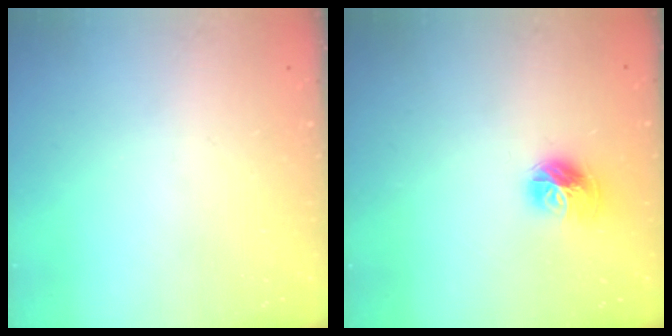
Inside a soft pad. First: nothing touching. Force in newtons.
{"total": 10.0, "press": 9.9, "slide": 1.2}